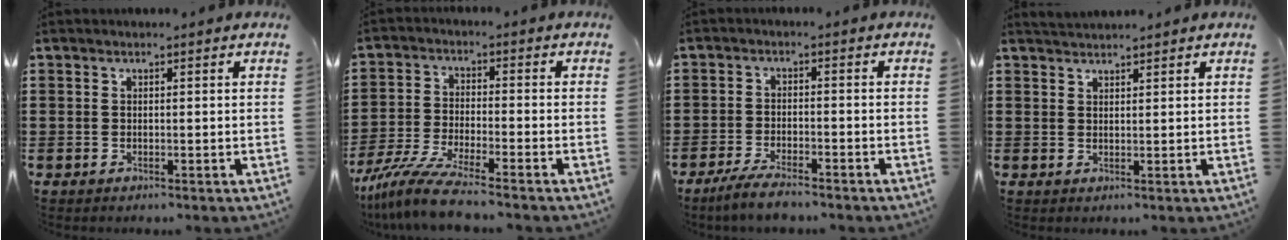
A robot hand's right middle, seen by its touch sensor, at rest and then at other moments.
{"total": 7.6, "force": [-6.6, 0.2, 3.8], "torque": [-0.095, -0.015, -0.132]}
{"total": 3.8, "force": [-3.4, 0.4, 1.6], "torque": [-0.042, -0.003, -0.070]}
{"total": 1.8, "force": [1.8, 0.1, 0.2], "torque": [-0.008, 0.002, 0.035]}